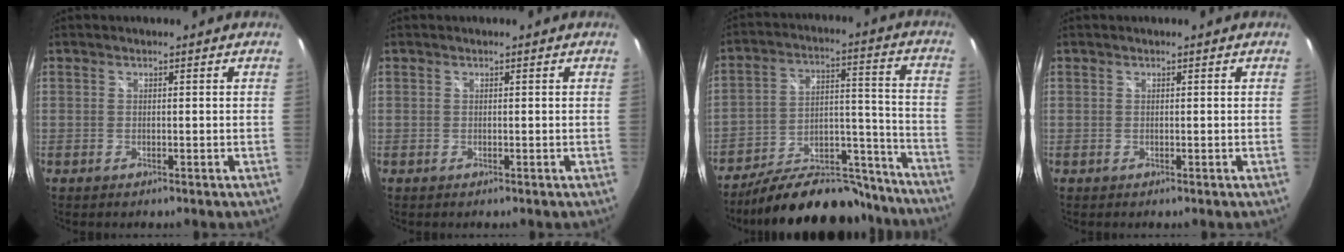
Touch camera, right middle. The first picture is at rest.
{"total": 0.0}
{"total": 22.0, "force": [-18.8, 7.4, 8.9], "torque": [-0.142, 0.034, -0.252]}
{"total": 0.0}